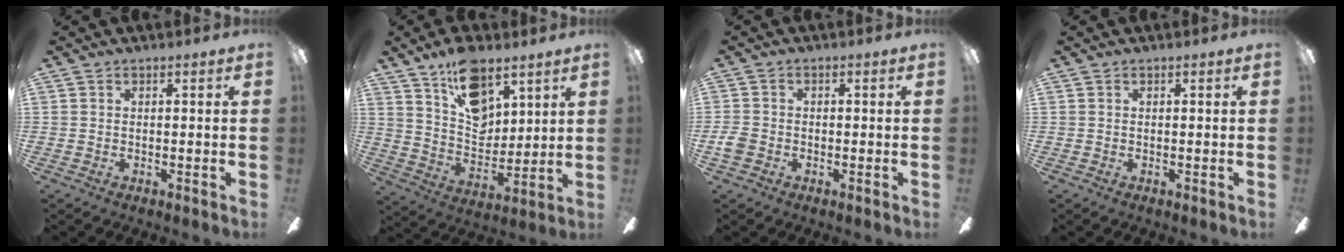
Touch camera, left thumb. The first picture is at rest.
{"total": 15.2, "force": [9.6, 8.5, 8.0], "torque": [-0.125, -0.047, 0.177]}
{"total": 3.2, "force": [-1.2, 2.5, 1.7], "torque": [-0.031, 0.008, -0.024]}
{"total": 0.0}